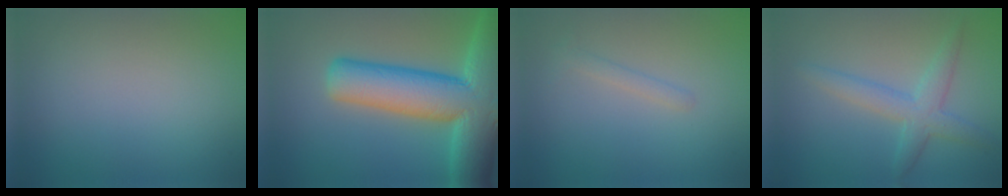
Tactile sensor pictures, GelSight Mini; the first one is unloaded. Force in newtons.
{"total": 13.1, "press": 13.1, "slide": 0.8}
{"total": 1.1, "press": 1.1, "slide": 0.0}
{"total": 3.3, "press": 3.3, "slide": 0.1}